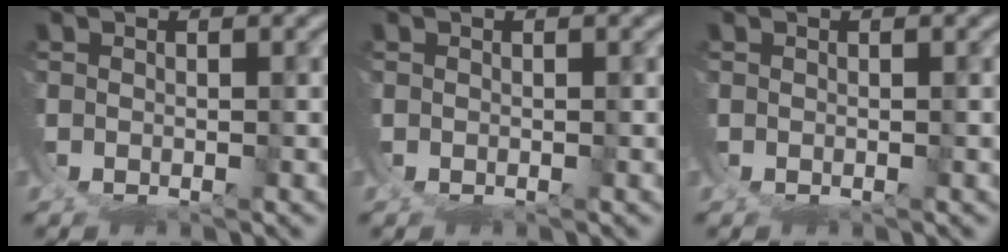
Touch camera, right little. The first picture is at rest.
{"total": 0.0}
{"total": 0.0}